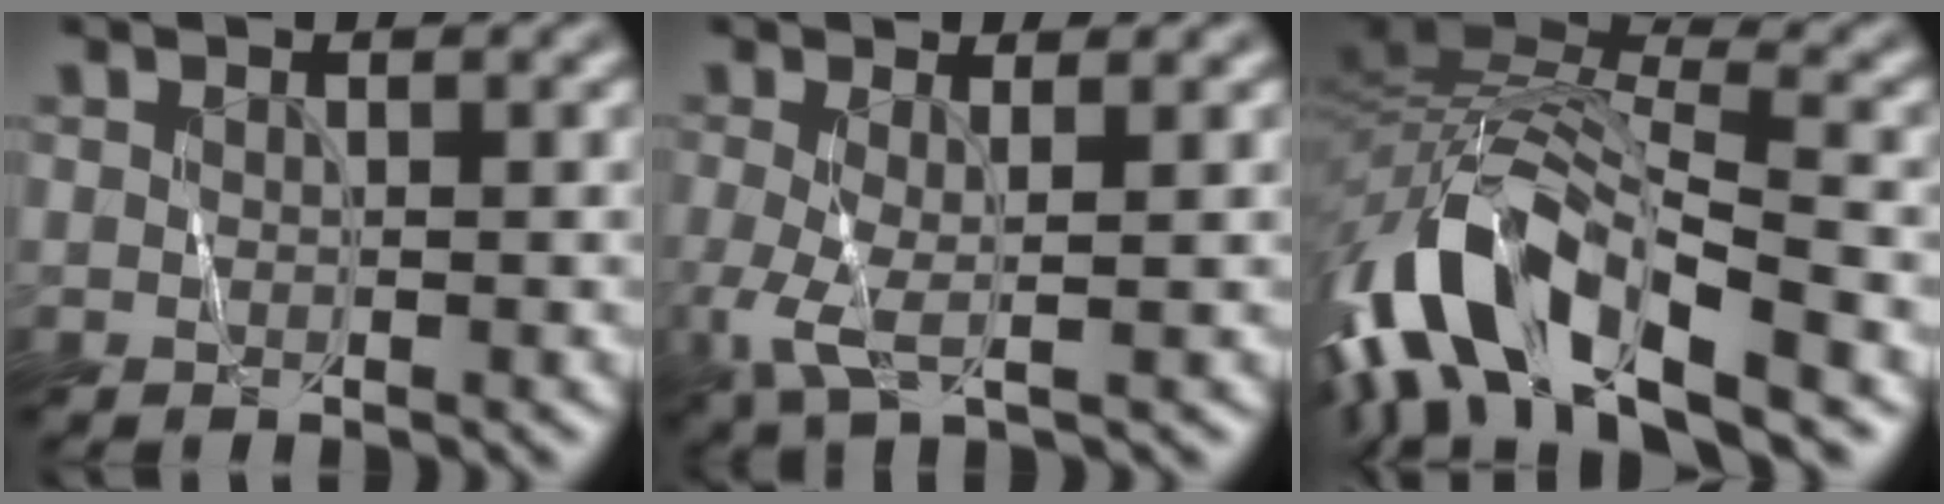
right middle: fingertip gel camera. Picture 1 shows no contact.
{"total": 2.6, "force": [-0.5, 0.4, 2.5], "torque": [-0.063, -0.001, -0.013]}
{"total": 13.5, "force": [-6.8, 5.2, 10.4], "torque": [-0.199, 0.016, -0.130]}